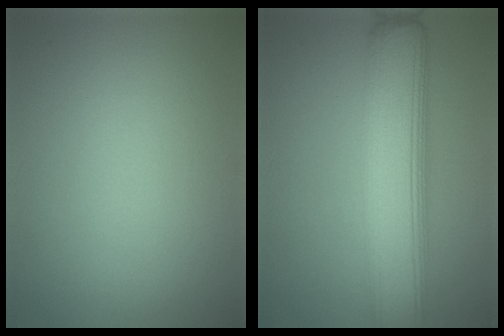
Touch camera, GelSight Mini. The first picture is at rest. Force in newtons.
{"total": 9.4, "press": 9.4, "slide": 0.3}